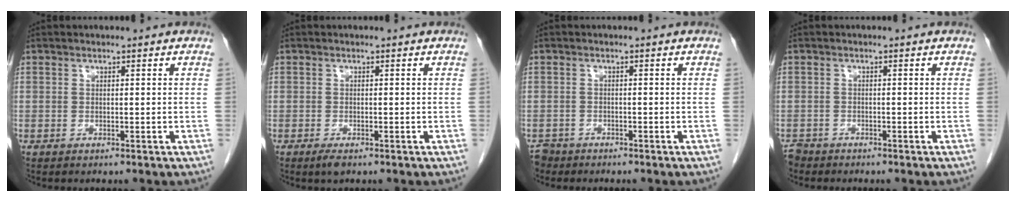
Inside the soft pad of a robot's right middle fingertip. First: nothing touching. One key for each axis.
{"total": 1.6, "fx": -1.0, "fy": 0.6, "fz": 1.1, "tx": -0.023, "ty": -0.003, "tz": -0.014}
{"total": 2.2, "fx": -1.9, "fy": 1.0, "fz": -0.3, "tx": -0.002, "ty": -0.001, "tz": -0.034}
{"total": 2.0, "fx": -1.9, "fy": 0.8, "fz": -0.1, "tx": -0.004, "ty": -0.004, "tz": -0.035}